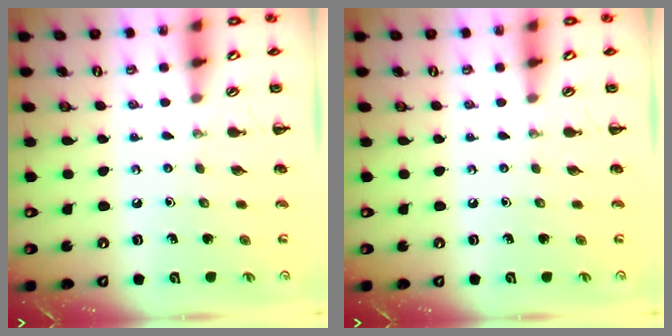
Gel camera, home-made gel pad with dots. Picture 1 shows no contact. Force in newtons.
{"total": 0.0}